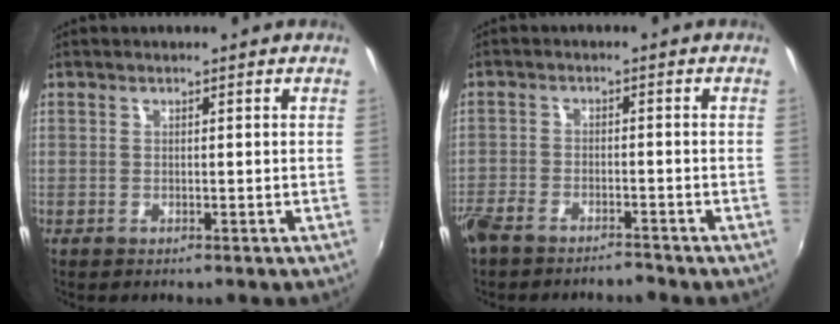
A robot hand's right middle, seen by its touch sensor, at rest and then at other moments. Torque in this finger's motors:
{"motor_torque": [1.09, -1.05, 0.34, 0.21]}